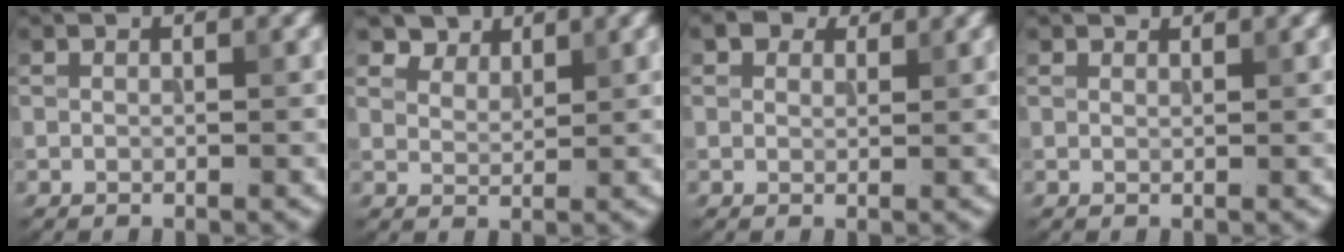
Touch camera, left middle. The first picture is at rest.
{"total": 3.4, "force": [3.0, 1.5, 0.7], "torque": [-0.026, -0.020, 0.067]}
{"total": 3.0, "force": [2.3, 1.5, 1.1], "torque": [-0.023, -0.004, 0.035]}
{"total": 1.0, "force": [1.0, 0.2, 0.1], "torque": [-0.005, -0.003, 0.013]}